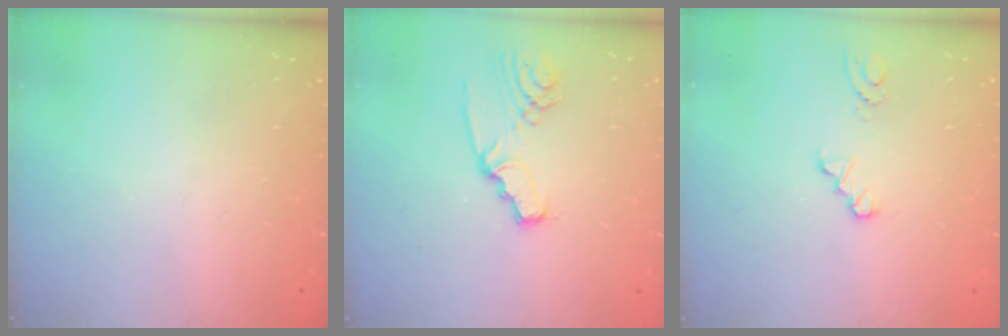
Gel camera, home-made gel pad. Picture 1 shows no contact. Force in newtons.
{"total": 5.2, "press": 5.2, "slide": 0.3}
{"total": 1.3, "press": 1.3, "slide": 0.2}